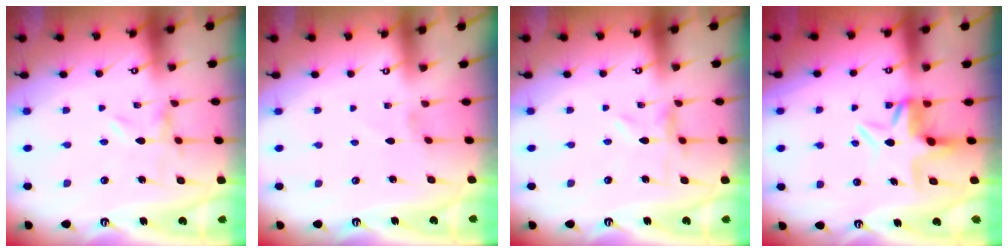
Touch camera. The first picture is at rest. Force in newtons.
{"total": 0.0}
{"total": 0.9, "press": 0.9, "slide": 0.3}
{"total": 6.0, "press": 5.9, "slide": 0.8}